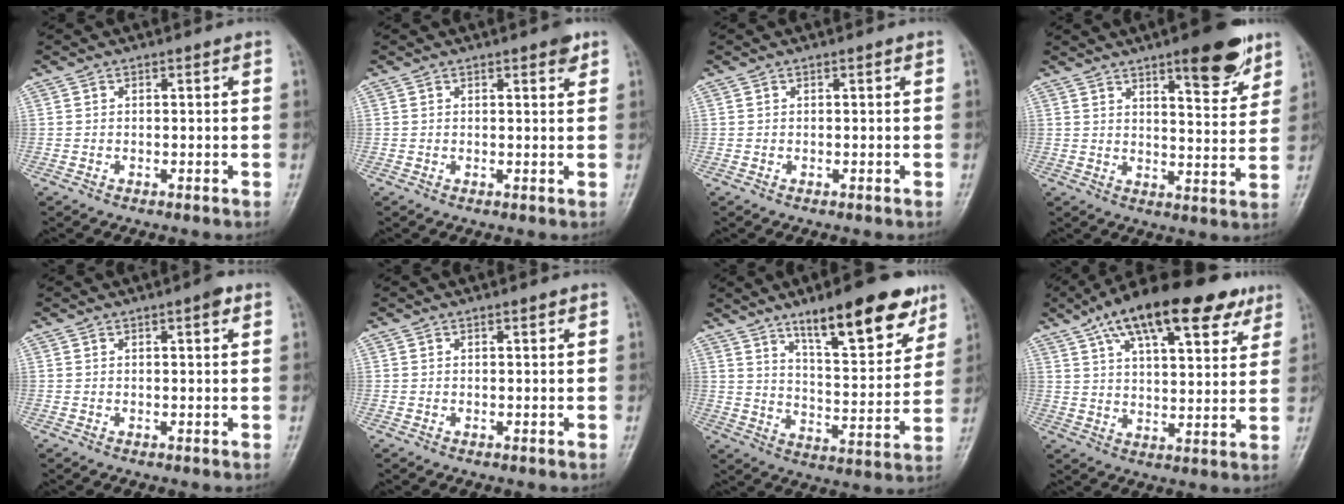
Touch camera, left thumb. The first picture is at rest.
{"total": 2.2, "force": [1.4, 0.7, 1.6], "torque": [-0.017, -0.005, 0.015]}
{"total": 0.0}
{"total": 11.4, "force": [7.2, 3.1, 8.3], "torque": [-0.091, -0.042, 0.100]}
{"total": 2.0, "force": [1.0, 0.4, 1.7], "torque": [-0.023, -0.001, 0.012]}
{"total": 0.7, "force": [0.4, 0.1, 0.5], "torque": [-0.008, 0.000, 0.005]}
{"total": 18.2, "force": [11.5, 5.4, 13.0], "torque": [-0.155, -0.059, 0.182]}
{"total": 21.3, "force": [12.3, 8.3, 15.2], "torque": [-0.217, -0.008, 0.190]}